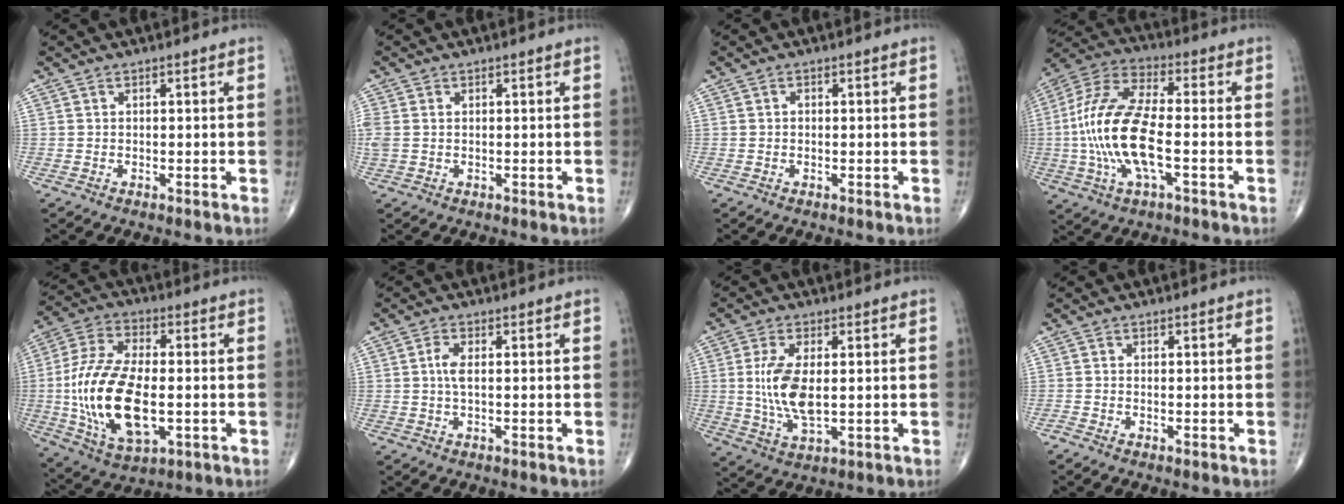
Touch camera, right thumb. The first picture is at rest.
{"total": 2.9, "force": [0.3, 2.1, 1.9], "torque": [-0.067, 0.011, 0.011]}
{"total": 0.5, "force": [0.0, 0.4, 0.3], "torque": [-0.003, 0.001, 0.000]}
{"total": 17.9, "force": [-2.6, 6.9, 16.3], "torque": [-0.355, 0.026, -0.050]}
{"total": 20.3, "force": [-2.4, 10.1, 17.4], "torque": [-0.354, 0.003, -0.034]}
{"total": 2.6, "force": [0.2, 0.9, 2.5], "torque": [-0.061, -0.001, -0.001]}
{"total": 9.5, "force": [0.6, 4.2, 8.6], "torque": [-0.179, -0.013, 0.016]}
{"total": 0.7, "force": [-0.5, 0.2, 0.5], "torque": [-0.011, -0.002, -0.013]}